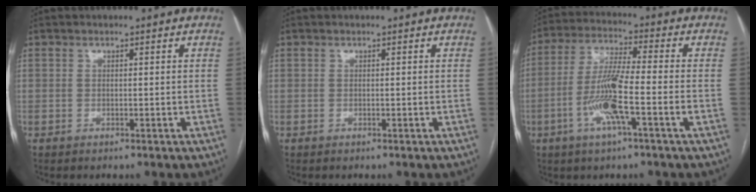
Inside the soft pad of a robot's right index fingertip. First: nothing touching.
{"total": 0.0}
{"total": 10.3, "force": [-3.2, 0.1, 9.8], "torque": [-0.195, -0.001, -0.067]}